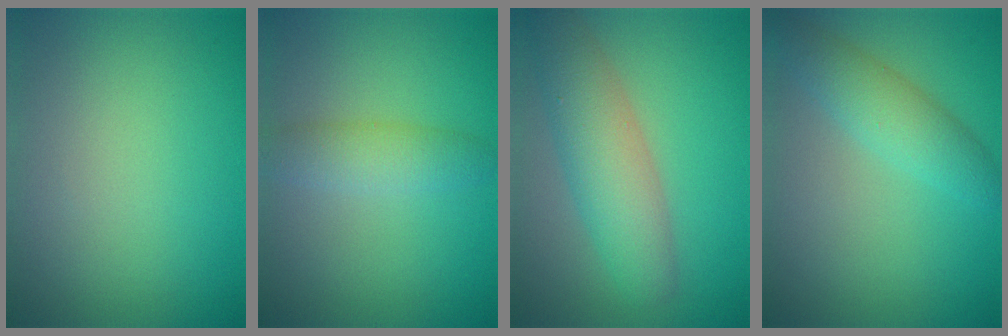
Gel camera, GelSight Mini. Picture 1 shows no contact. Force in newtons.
{"total": 2.7, "press": 2.7, "slide": 0.1}
{"total": 5.5, "press": 5.5, "slide": 0.2}
{"total": 3.3, "press": 3.3, "slide": 0.1}